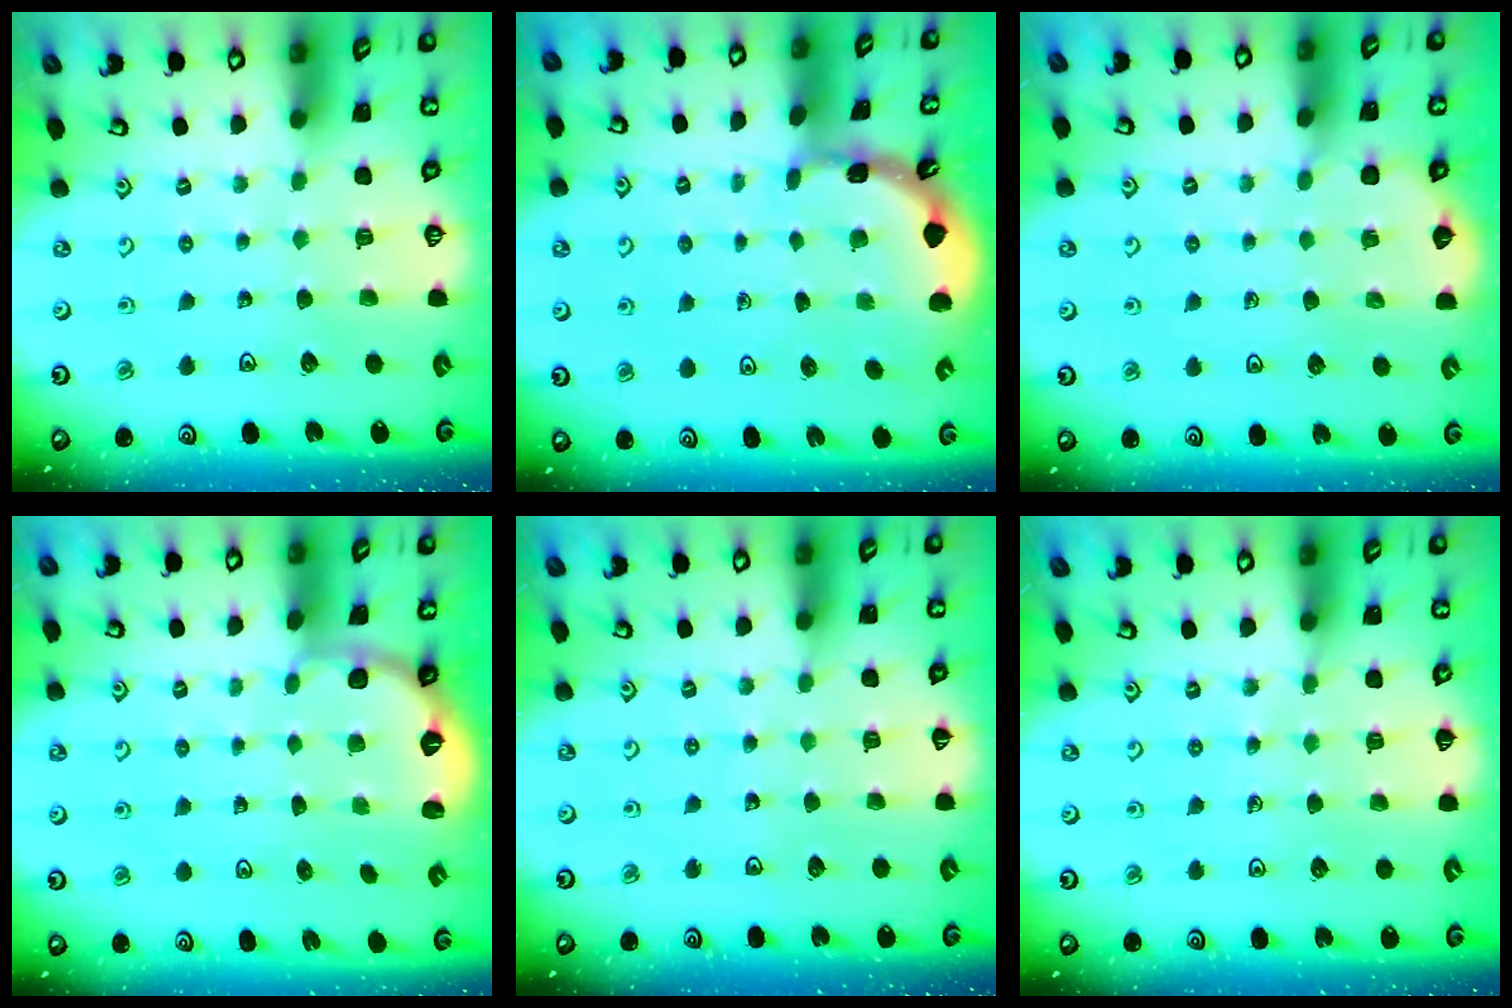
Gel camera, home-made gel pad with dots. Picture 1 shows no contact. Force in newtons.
{"total": 1.7, "press": 1.7, "slide": 0.1}
{"total": 2.3, "press": 2.3, "slide": 0.1}
{"total": 2.6, "press": 1.7, "slide": 1.9}
{"total": 3.6, "press": 3.1, "slide": 1.9}
{"total": 5.1, "press": 5.0, "slide": 0.9}